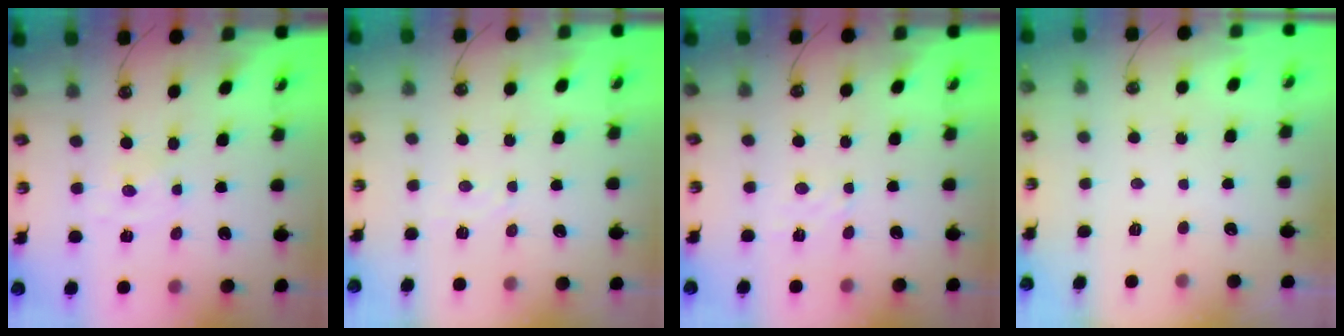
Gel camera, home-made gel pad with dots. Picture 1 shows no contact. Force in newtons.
{"total": 4.2, "press": 4.2, "slide": 0.6}
{"total": 3.3, "press": 3.3, "slide": 0.5}
{"total": 0.0}